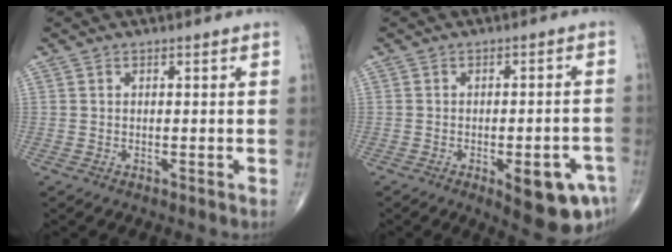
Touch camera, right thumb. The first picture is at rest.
{"total": 11.2, "force": [-5.1, 3.7, 9.3], "torque": [-0.096, 0.016, -0.056]}